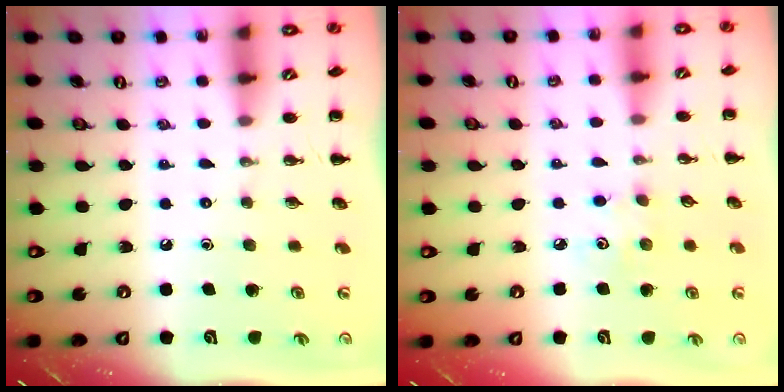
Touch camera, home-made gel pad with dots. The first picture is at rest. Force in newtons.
{"total": 3.5, "press": 3.3, "slide": 0.9}